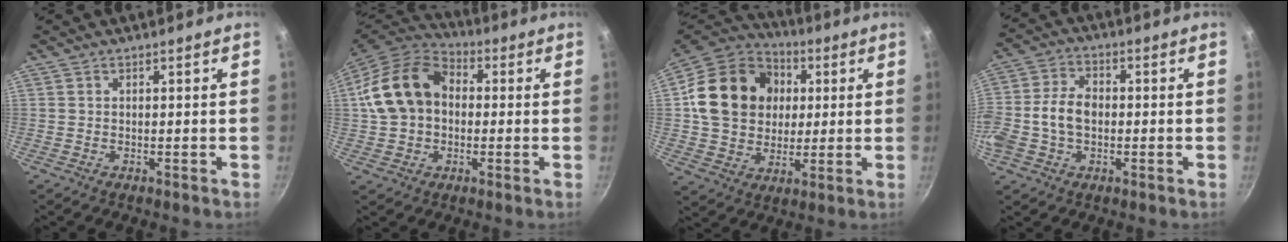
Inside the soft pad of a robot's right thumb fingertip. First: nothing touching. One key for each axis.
{"total": 16.3, "fx": 1.2, "fy": 12.2, "fz": 10.6, "tx": -0.179, "ty": 0.036, "tz": 0.009}
{"total": 20.6, "fx": 3.3, "fy": 16.9, "fz": 11.4, "tx": -0.175, "ty": 0.018, "tz": 0.053}
{"total": 9.9, "fx": -1.1, "fy": 7.0, "fz": 7.0, "tx": -0.127, "ty": 0.028, "tz": -0.030}